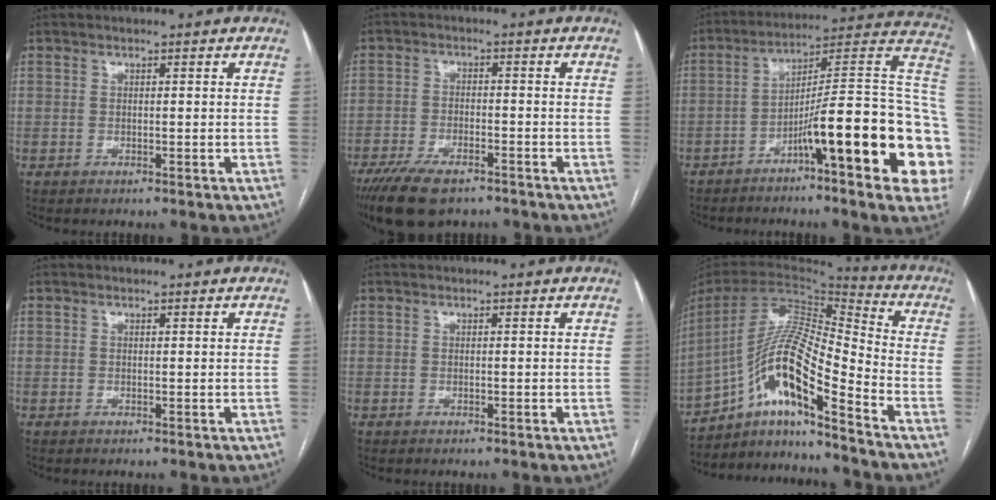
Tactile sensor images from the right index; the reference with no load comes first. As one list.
[{"total": 9.6, "force": [-7.1, 3.2, 5.5], "torque": [-0.098, -0.014, -0.121]}, {"total": 23.5, "force": [-7.1, 2.0, 22.3], "torque": [-0.226, 0.033, -0.104]}, {"total": 0.0}, {"total": 0.0}, {"total": 16.3, "force": [-10.4, 1.1, 12.6], "torque": [-0.243, 0.011, -0.186]}]